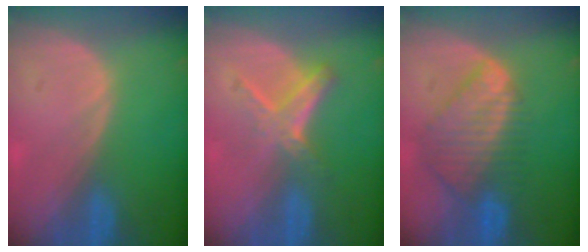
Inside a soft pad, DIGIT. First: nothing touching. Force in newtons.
{"total": 5.8, "press": 5.2, "slide": 2.5}
{"total": 9.1, "press": 7.7, "slide": 4.8}